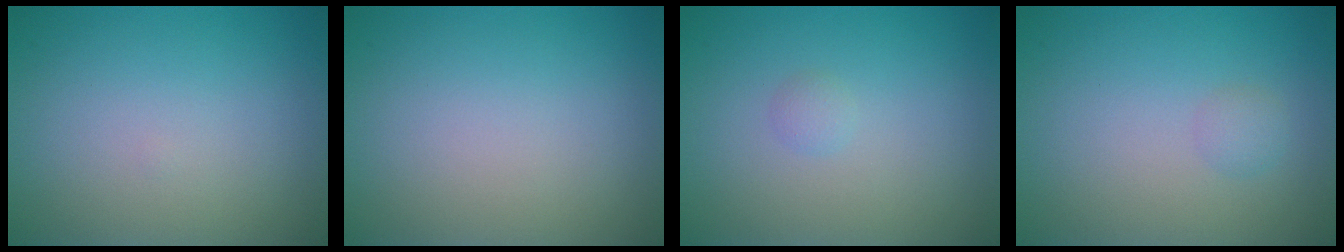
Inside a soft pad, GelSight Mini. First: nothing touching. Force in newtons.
{"total": 0.0}
{"total": 0.7, "press": 0.7, "slide": 0.0}
{"total": 1.0, "press": 1.0, "slide": 0.1}